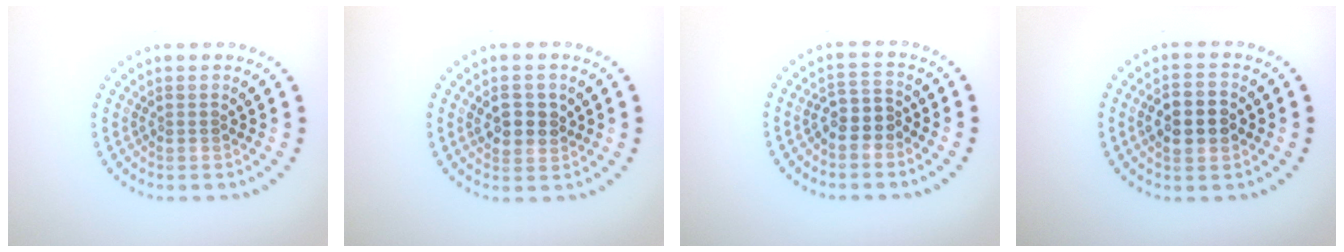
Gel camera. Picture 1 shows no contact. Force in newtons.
{"total": 2.8, "press": 2.7, "slide": 0.7}
{"total": 2.4, "press": 2.2, "slide": 1.0}
{"total": 4.1, "press": 4.1, "slide": 0.3}